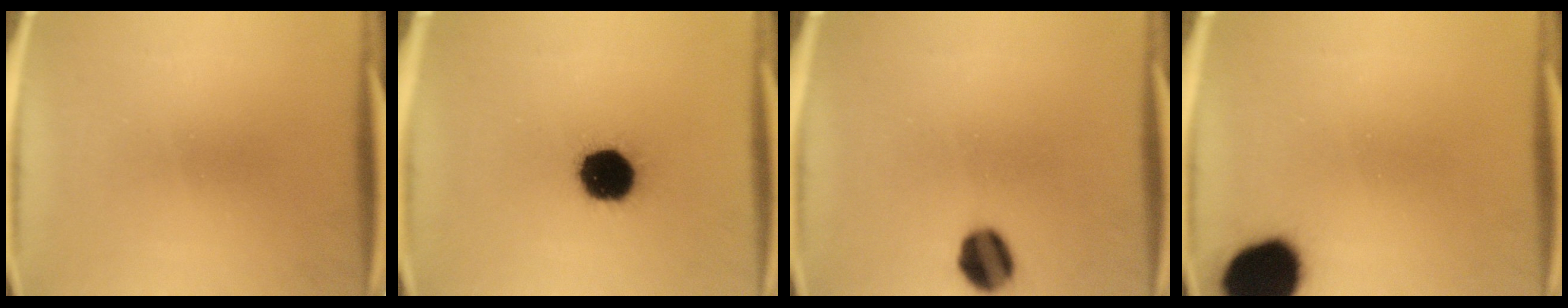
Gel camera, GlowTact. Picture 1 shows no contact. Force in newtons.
{"total": 14.0}
{"total": 8.1}
{"total": 17.4}